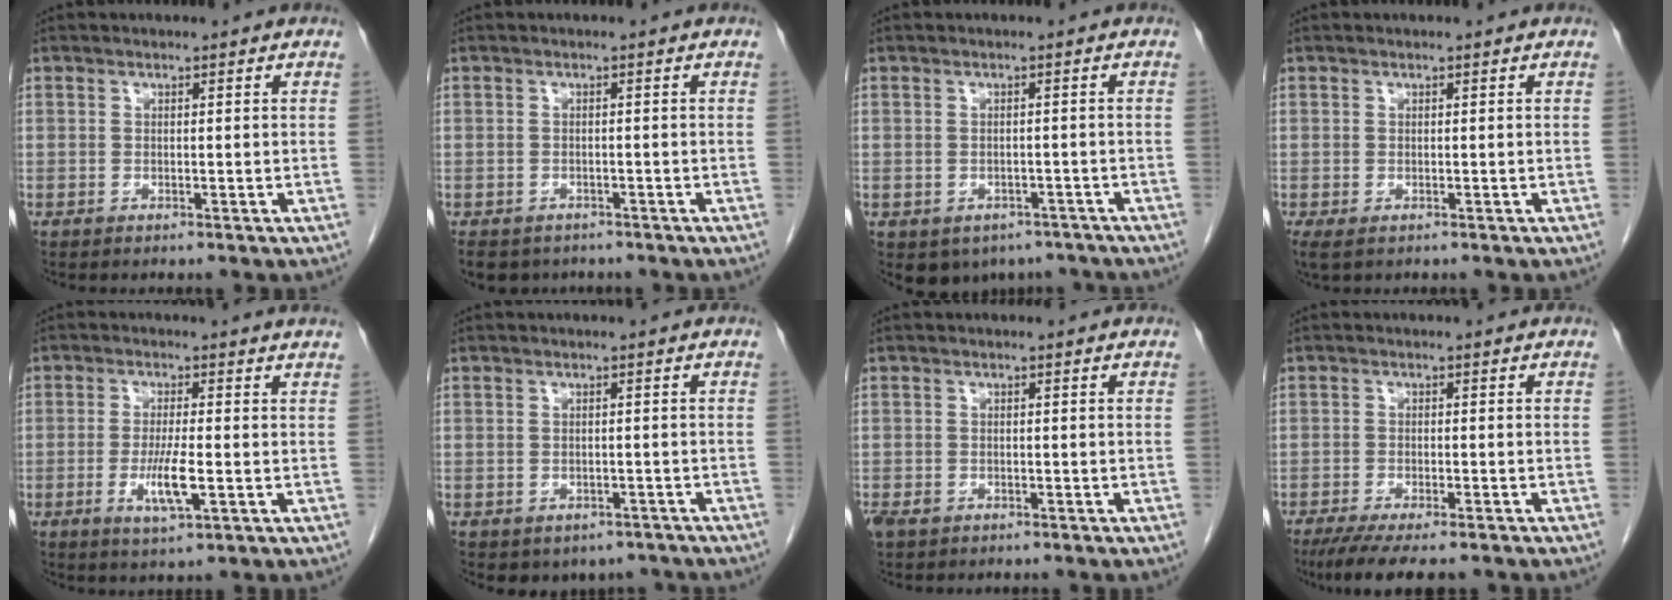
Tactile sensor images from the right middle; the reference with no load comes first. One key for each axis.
{"total": 7.2, "fx": -5.3, "fy": 4.5, "fz": 1.8, "tx": -0.040, "ty": -0.009, "tz": -0.069}
{"total": 5.8, "fx": -4.1, "fy": 4.0, "fz": 1.1, "tx": -0.003, "ty": 0.012, "tz": -0.049}
{"total": 1.8, "fx": -1.0, "fy": 1.0, "fz": 1.2, "tx": -0.023, "ty": -0.007, "tz": -0.011}
{"total": 5.3, "fx": -0.6, "fy": -0.1, "fz": 5.3, "tx": -0.102, "ty": -0.012, "tz": -0.010}
{"total": 4.6, "fx": -3.4, "fy": 3.0, "fz": 0.7, "tx": 0.003, "ty": 0.012, "tz": -0.039}
{"total": 2.0, "fx": -1.0, "fy": 1.4, "fz": 0.9, "tx": -0.023, "ty": 0.000, "tz": -0.012}
{"total": 8.9, "fx": -7.1, "fy": 1.7, "fz": 5.1, "tx": -0.075, "ty": -0.016, "tz": -0.109}